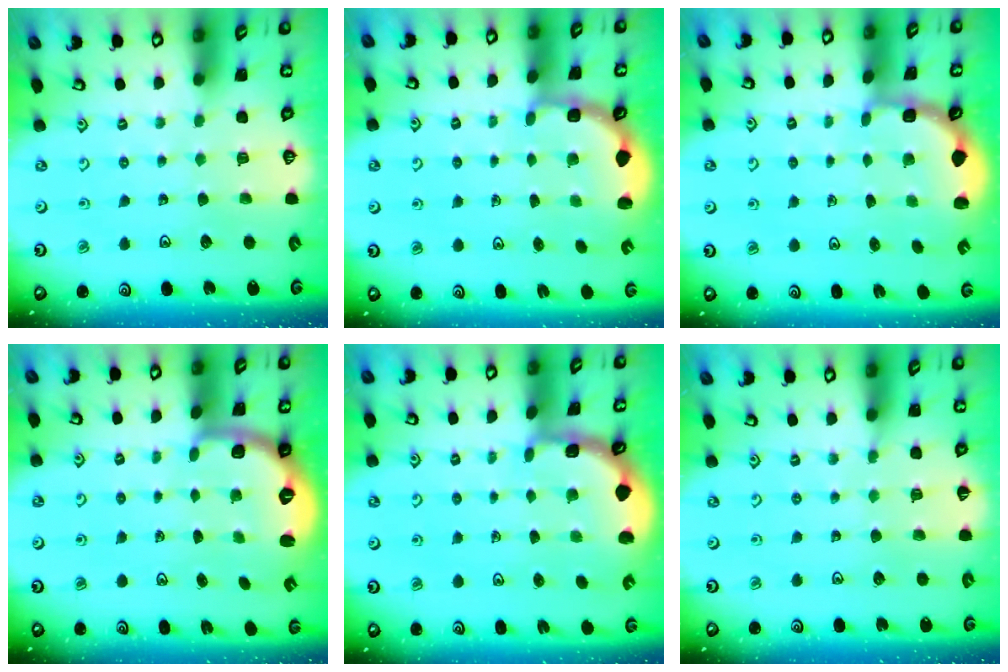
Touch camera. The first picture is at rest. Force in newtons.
{"total": 2.7, "press": 2.3, "slide": 1.4}
{"total": 2.5, "press": 1.9, "slide": 1.6}
{"total": 2.7, "press": 1.7, "slide": 2.1}
{"total": 1.8, "press": 1.8, "slide": 0.3}
{"total": 3.4, "press": 3.3, "slide": 0.6}